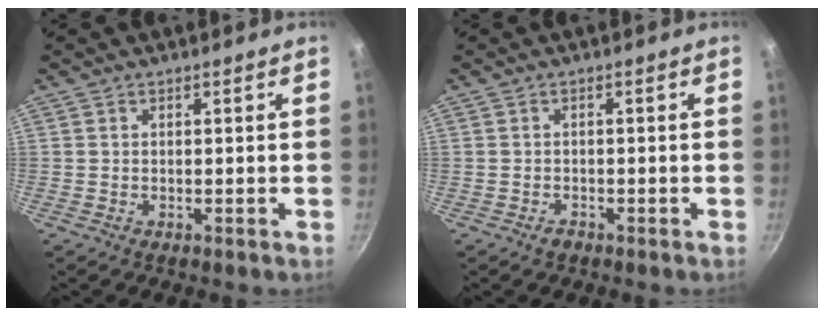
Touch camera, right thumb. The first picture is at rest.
{"total": 1.3, "force": [-1.0, 0.7, 0.4], "torque": [-0.007, 0.003, -0.020]}